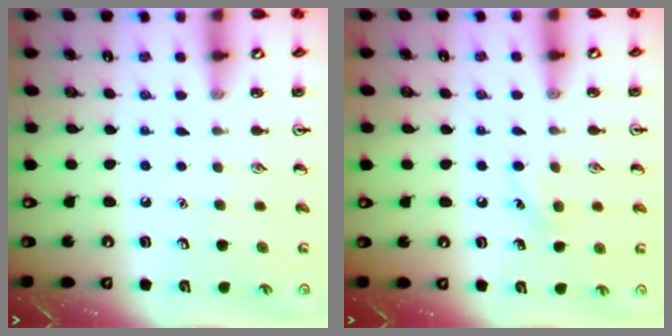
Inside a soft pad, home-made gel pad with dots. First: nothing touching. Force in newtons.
{"total": 6.5, "press": 6.1, "slide": 2.0}